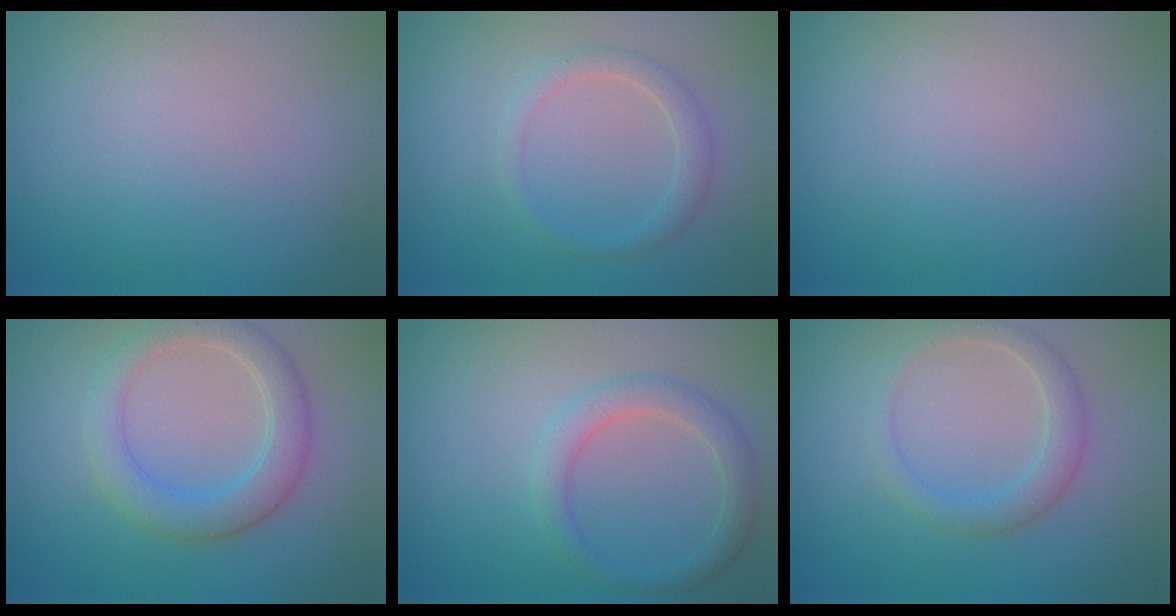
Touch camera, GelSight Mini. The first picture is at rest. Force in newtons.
{"total": 1.7, "press": 1.7, "slide": 0.0}
{"total": 0.0}
{"total": 4.0, "press": 4.0, "slide": 0.1}
{"total": 2.6, "press": 2.6, "slide": 0.2}
{"total": 2.4, "press": 2.4, "slide": 0.0}